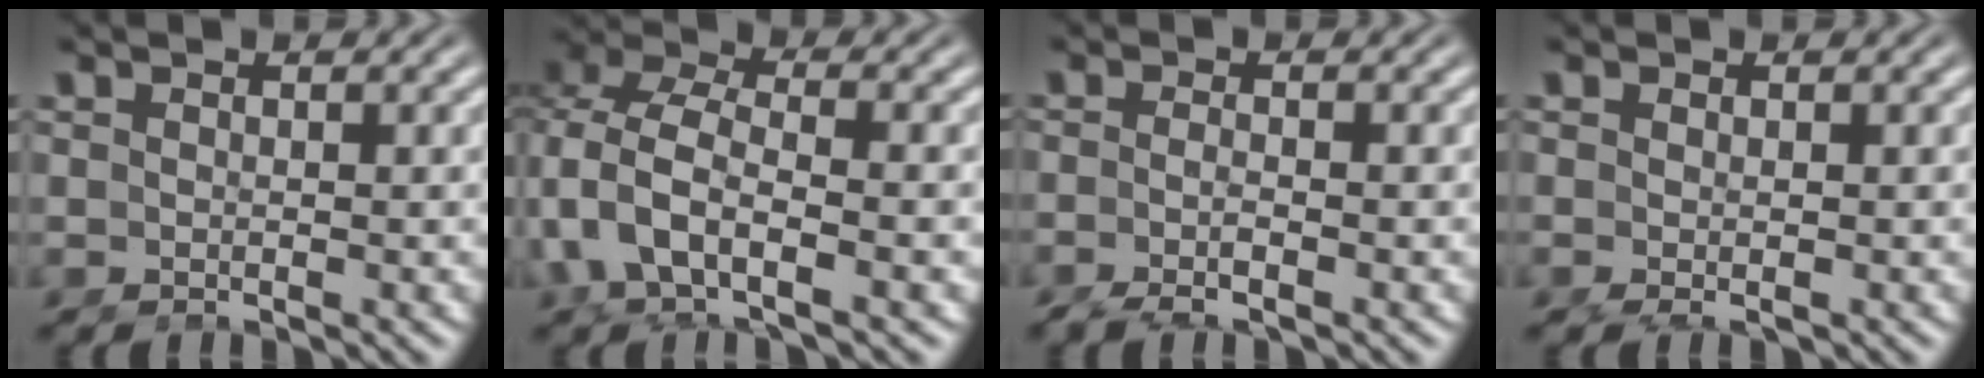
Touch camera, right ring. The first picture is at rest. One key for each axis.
{"total": 7.8, "fx": 0.2, "fy": 5.9, "fz": 5.2, "tx": -0.144, "ty": -0.018, "tz": 0.002}
{"total": 2.8, "fx": -1.8, "fy": 0.8, "fz": 1.9, "tx": -0.043, "ty": -0.015, "tz": -0.027}
{"total": 1.2, "fx": -0.8, "fy": 0.6, "fz": 0.7, "tx": -0.018, "ty": -0.015, "tz": -0.006}